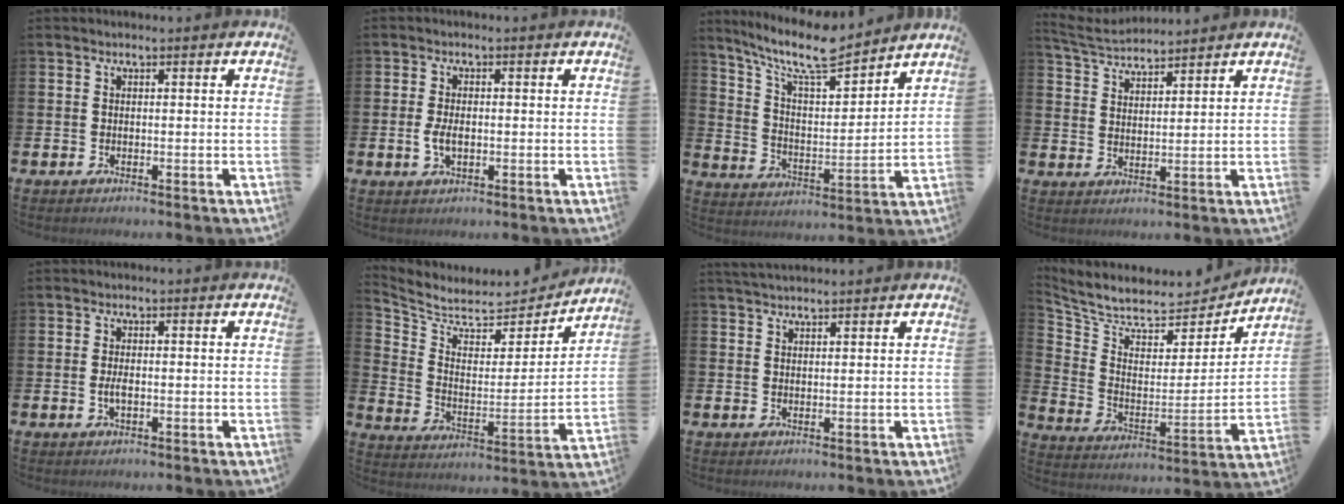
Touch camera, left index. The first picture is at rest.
{"total": 2.8, "force": [-0.3, 1.6, 2.2], "torque": [-0.042, 0.005, -0.006]}
{"total": 10.5, "force": [9.1, 2.0, 4.7], "torque": [-0.120, -0.052, 0.160]}
{"total": 4.5, "force": [4.4, 0.7, 0.6], "torque": [-0.034, -0.021, 0.080]}
{"total": 1.8, "force": [-0.2, 0.7, 1.6], "torque": [-0.030, 0.000, -0.004]}
{"total": 6.2, "force": [5.6, 2.7, 1.0], "torque": [-0.065, -0.050, 0.091]}
{"total": 2.3, "force": [2.2, 0.4, 0.4], "torque": [-0.011, -0.003, 0.041]}
{"total": 7.2, "force": [6.5, 2.5, 1.6], "torque": [-0.075, -0.052, 0.112]}